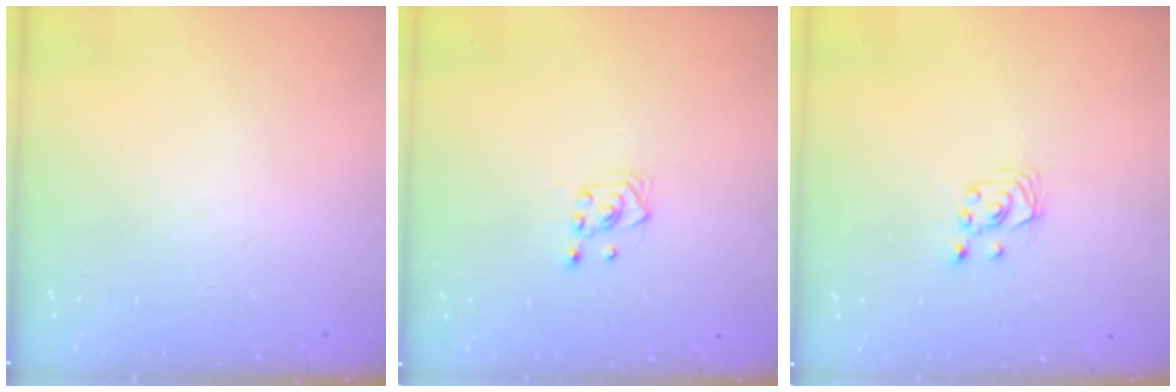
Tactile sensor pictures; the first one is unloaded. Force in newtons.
{"total": 3.0, "press": 2.6, "slide": 1.5}
{"total": 2.9, "press": 2.8, "slide": 0.3}